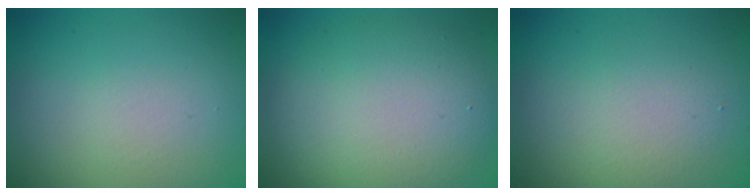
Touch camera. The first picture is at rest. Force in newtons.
{"total": 8.0, "press": 8.0, "slide": 0.5}
{"total": 2.3, "press": 2.3, "slide": 0.1}